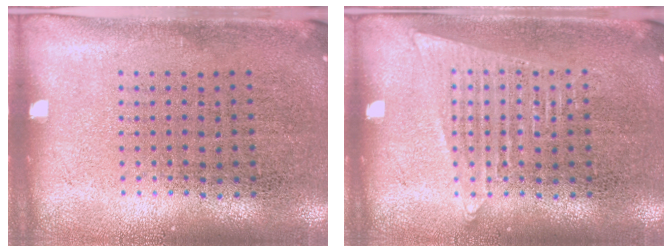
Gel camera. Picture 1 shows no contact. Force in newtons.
{"total": 1.8, "press": 1.8, "slide": 0.3}